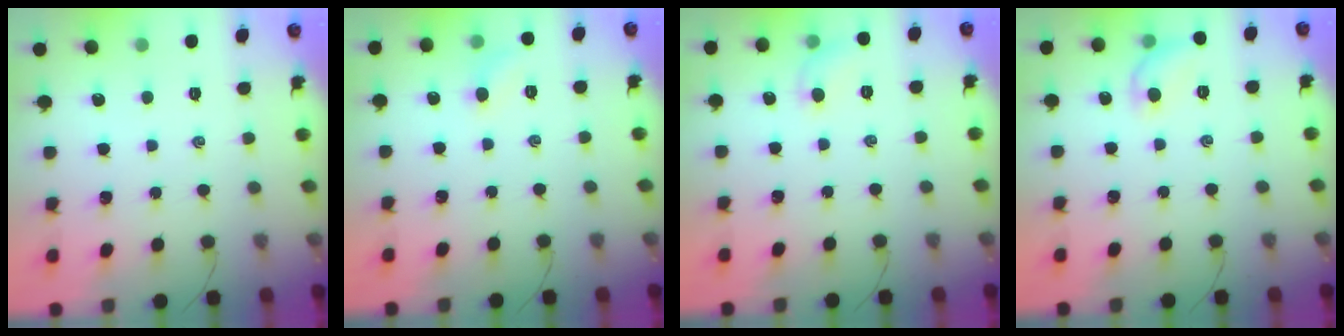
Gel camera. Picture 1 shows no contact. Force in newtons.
{"total": 5.3, "press": 5.0, "slide": 1.7}
{"total": 5.5, "press": 5.4, "slide": 1.1}
{"total": 7.8, "press": 7.7, "slide": 1.0}